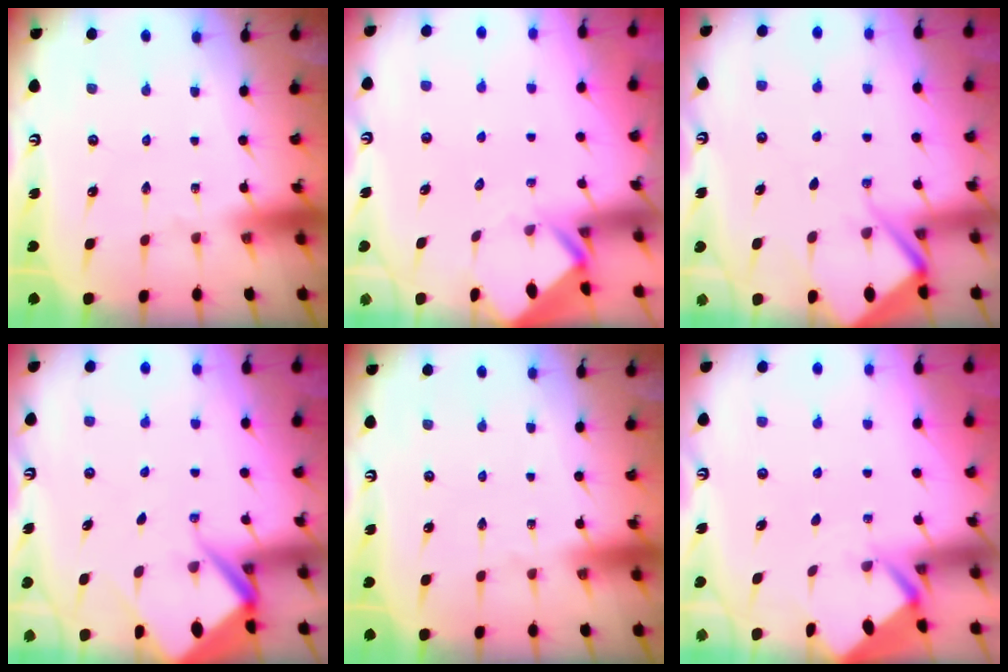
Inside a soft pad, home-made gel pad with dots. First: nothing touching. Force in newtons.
{"total": 2.7, "press": 2.7, "slide": 0.1}
{"total": 5.5, "press": 5.5, "slide": 0.6}
{"total": 6.4, "press": 6.4, "slide": 0.6}
{"total": 0.0}
{"total": 2.9, "press": 2.9, "slide": 0.2}